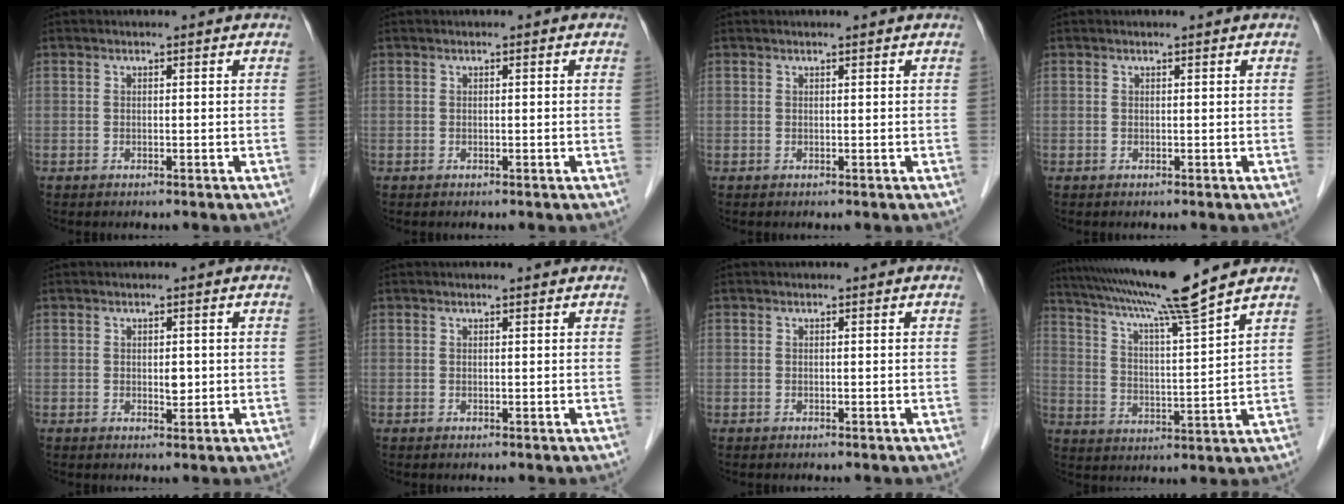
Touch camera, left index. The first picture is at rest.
{"total": 0.5, "force": [0.2, 0.1, 0.5], "torque": [-0.009, 0.006, 0.002]}
{"total": 0.9, "force": [0.8, -0.1, 0.5], "torque": [-0.009, 0.010, 0.015]}
{"total": 0.0}
{"total": 1.6, "force": [0.1, 0.9, 1.3], "torque": [-0.017, -0.001, 0.003]}
{"total": 1.2, "force": [1.0, 0.0, 0.7], "torque": [-0.011, 0.011, 0.016]}
{"total": 0.0}
{"total": 14.2, "force": [11.9, -2.2, 7.5], "torque": [-0.134, -0.004, 0.192]}